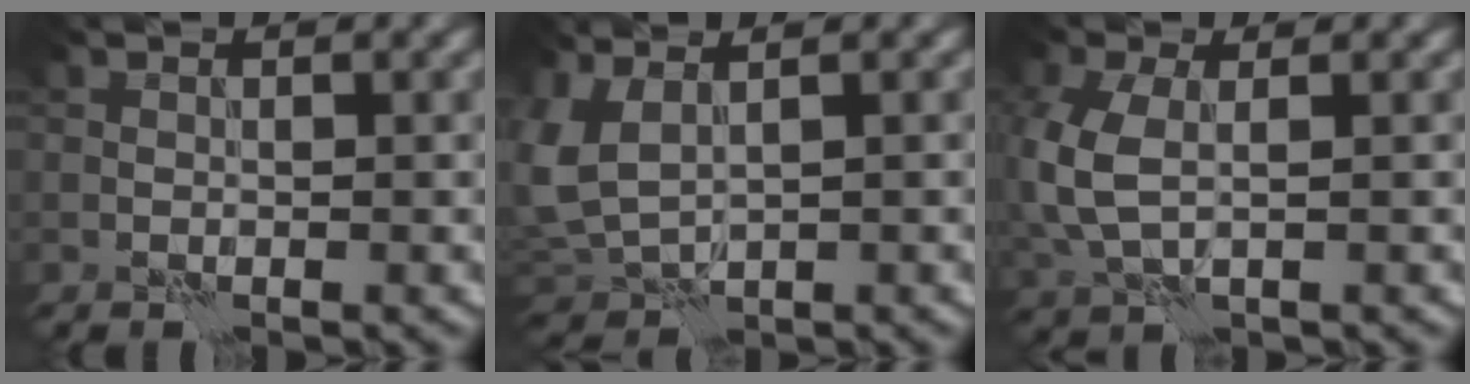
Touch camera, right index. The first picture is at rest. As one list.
[{"total": 4.2, "force": [1.1, 2.3, 3.3], "torque": [-0.092, 0.005, 0.022]}, {"total": 4.7, "force": [0.1, 2.8, 3.8], "torque": [-0.112, 0.000, 0.002]}]